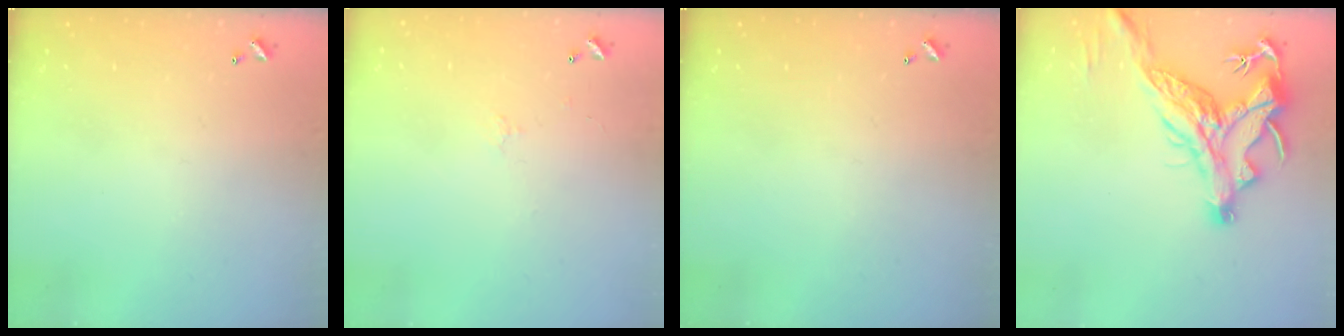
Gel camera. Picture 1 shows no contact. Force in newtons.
{"total": 0.7, "press": 0.2, "slide": 0.6}
{"total": 0.0}
{"total": 4.7, "press": 4.5, "slide": 1.2}